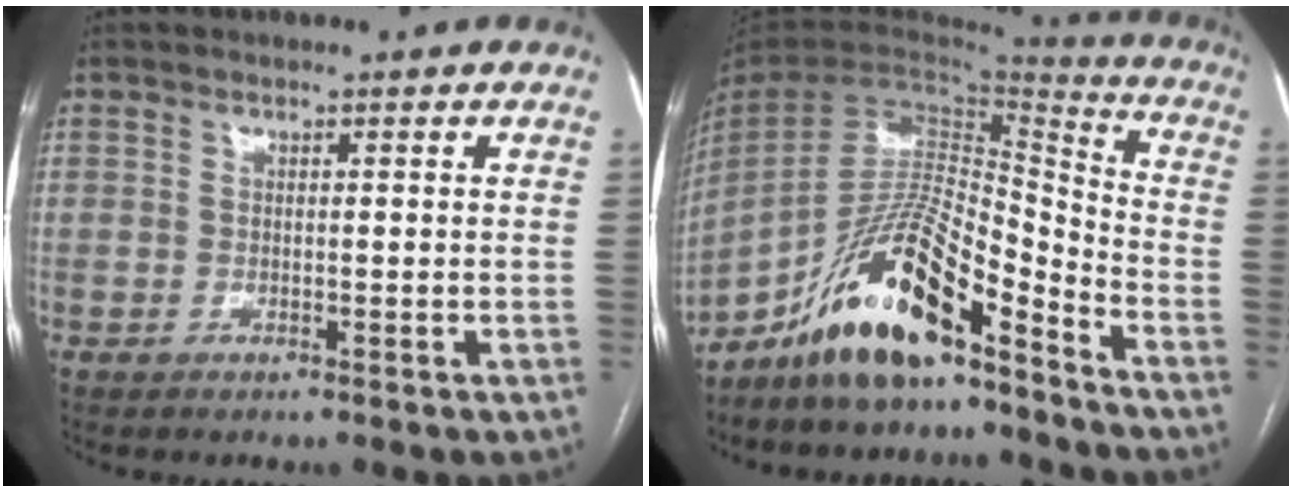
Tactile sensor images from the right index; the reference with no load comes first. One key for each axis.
{"total": 16.0, "fx": -11.8, "fy": 3.0, "fz": 10.4, "tx": -0.196, "ty": 0.016, "tz": -0.214}